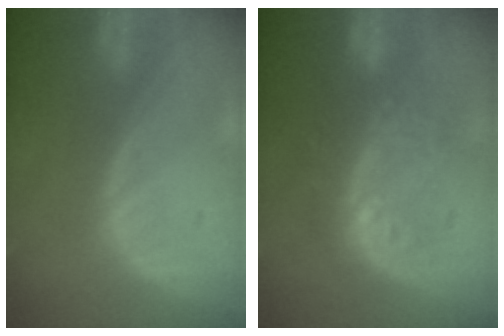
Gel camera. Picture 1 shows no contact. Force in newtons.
{"total": 9.5, "press": 9.4, "slide": 1.0}